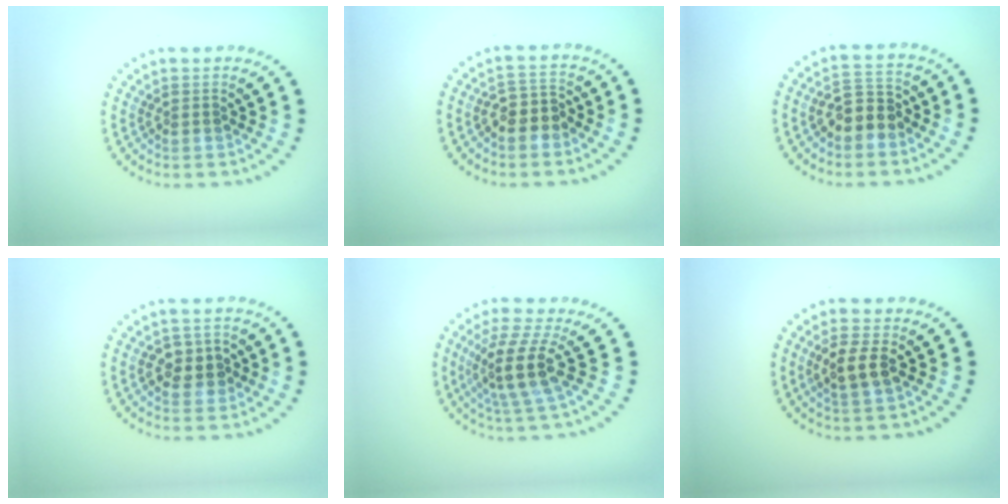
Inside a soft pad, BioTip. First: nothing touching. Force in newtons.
{"total": 2.4, "press": 2.2, "slide": 1.1}
{"total": 3.3, "press": 3.2, "slide": 1.0}
{"total": 2.8, "press": 2.8, "slide": 0.4}
{"total": 4.4, "press": 3.3, "slide": 2.9}
{"total": 2.9, "press": 2.8, "slide": 0.9}